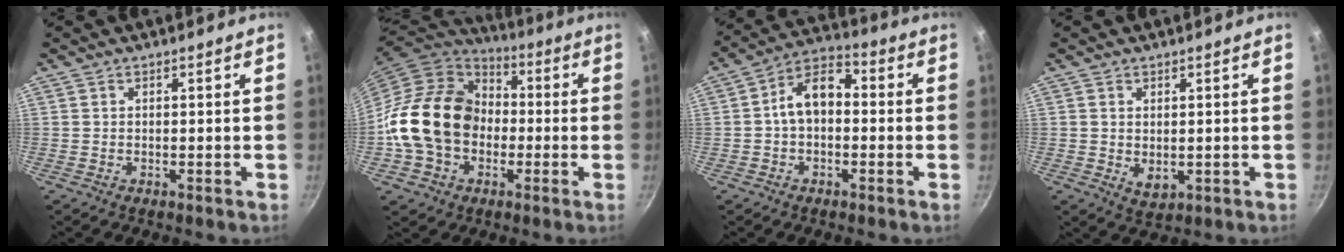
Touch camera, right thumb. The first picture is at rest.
{"total": 20.1, "force": [-1.9, 15.7, 12.3], "torque": [-0.197, 0.045, -0.039]}
{"total": 9.2, "force": [-0.3, 6.1, 6.8], "torque": [-0.090, 0.039, -0.021]}
{"total": 3.2, "force": [0.4, 2.2, 2.4], "torque": [-0.037, -0.012, 0.012]}